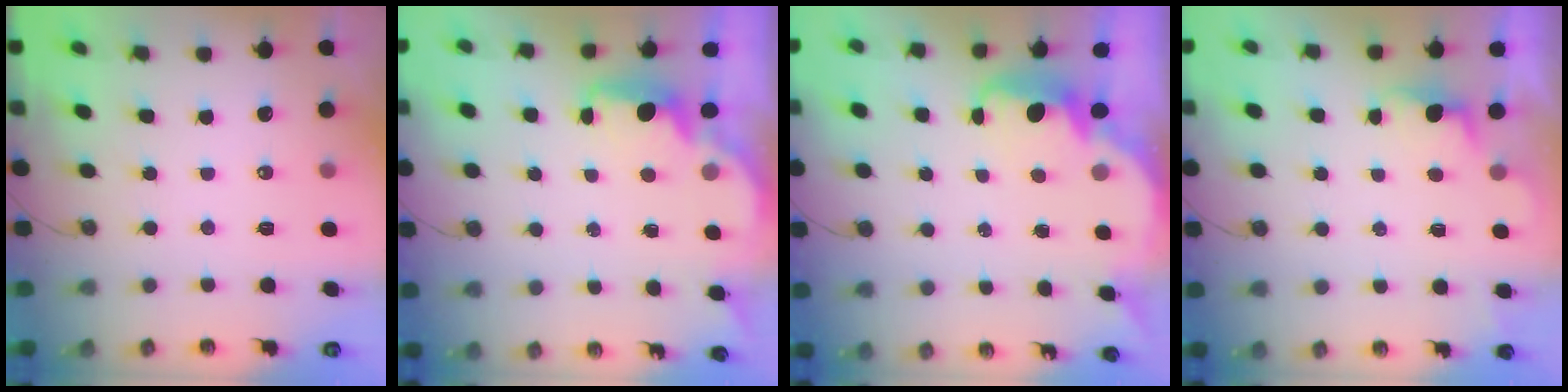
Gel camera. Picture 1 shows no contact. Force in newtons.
{"total": 2.0, "press": 1.8, "slide": 0.8}
{"total": 2.6, "press": 2.5, "slide": 0.6}
{"total": 0.7, "press": 0.2, "slide": 0.7}